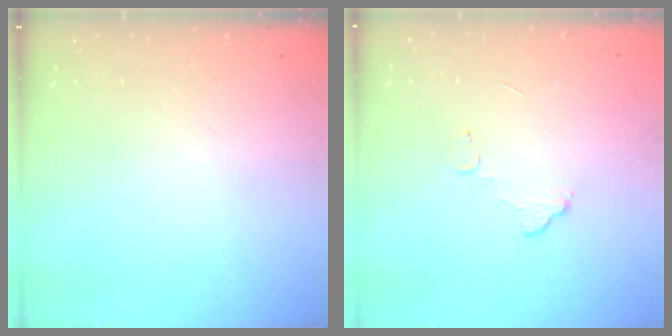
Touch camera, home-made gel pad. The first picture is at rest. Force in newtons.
{"total": 3.2, "press": 3.2, "slide": 0.2}